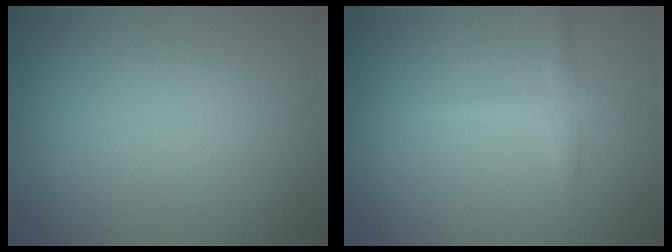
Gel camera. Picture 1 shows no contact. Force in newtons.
{"total": 1.7, "press": 1.7, "slide": 0.1}